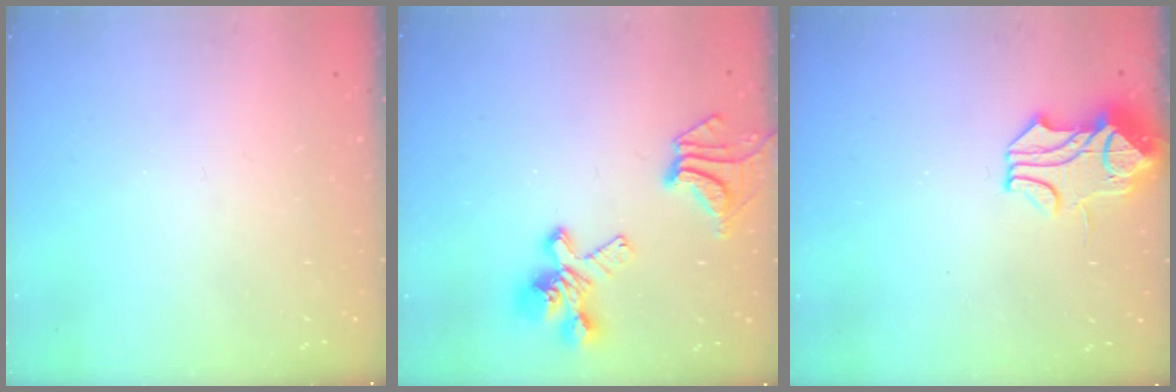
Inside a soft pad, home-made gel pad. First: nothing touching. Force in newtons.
{"total": 8.2, "press": 7.7, "slide": 2.6}
{"total": 1.5, "press": 0.7, "slide": 1.3}